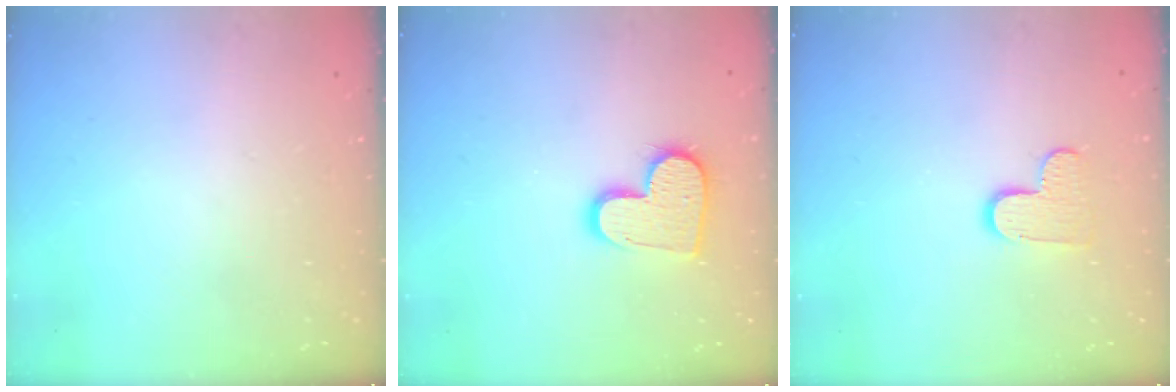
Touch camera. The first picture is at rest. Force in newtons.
{"total": 13.8, "press": 13.7, "slide": 1.0}
{"total": 7.4, "press": 7.4, "slide": 0.2}